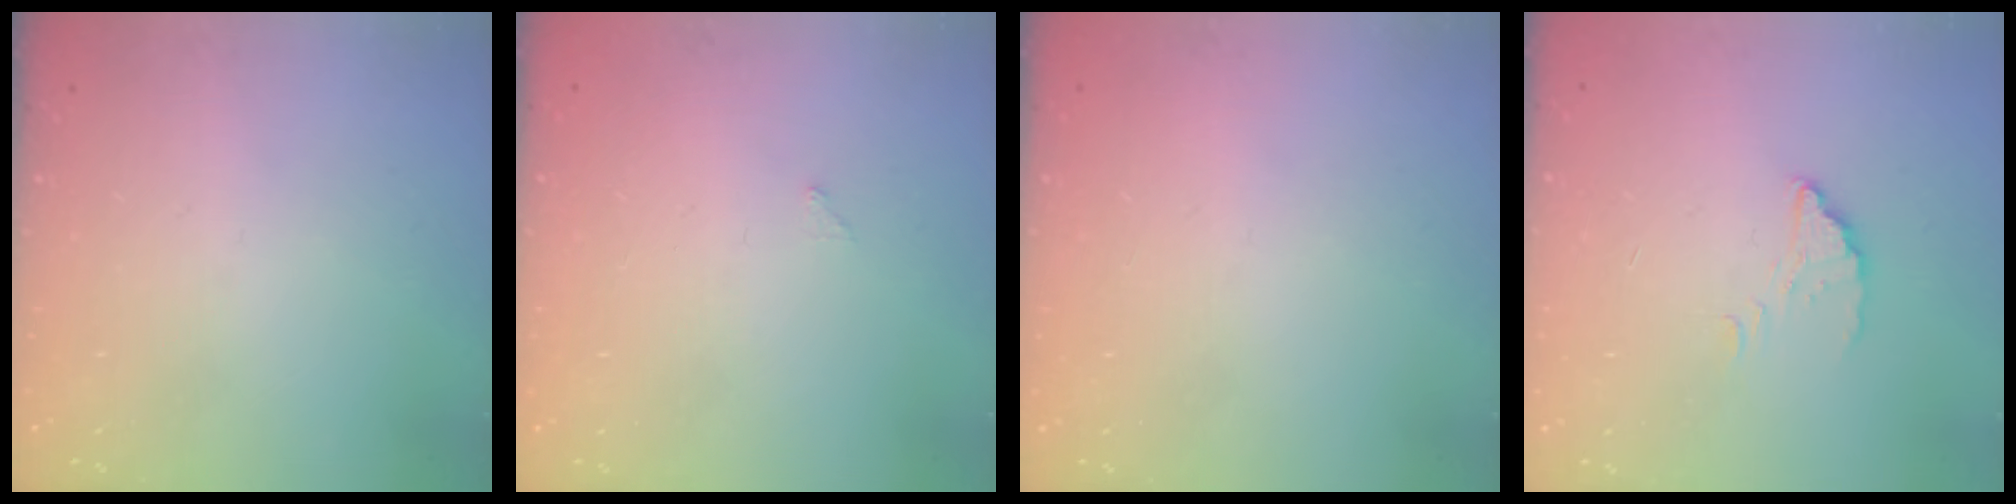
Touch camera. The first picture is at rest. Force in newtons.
{"total": 3.6, "press": 3.6, "slide": 0.1}
{"total": 2.1, "press": 2.1, "slide": 0.1}
{"total": 2.2, "press": 2.2, "slide": 0.2}